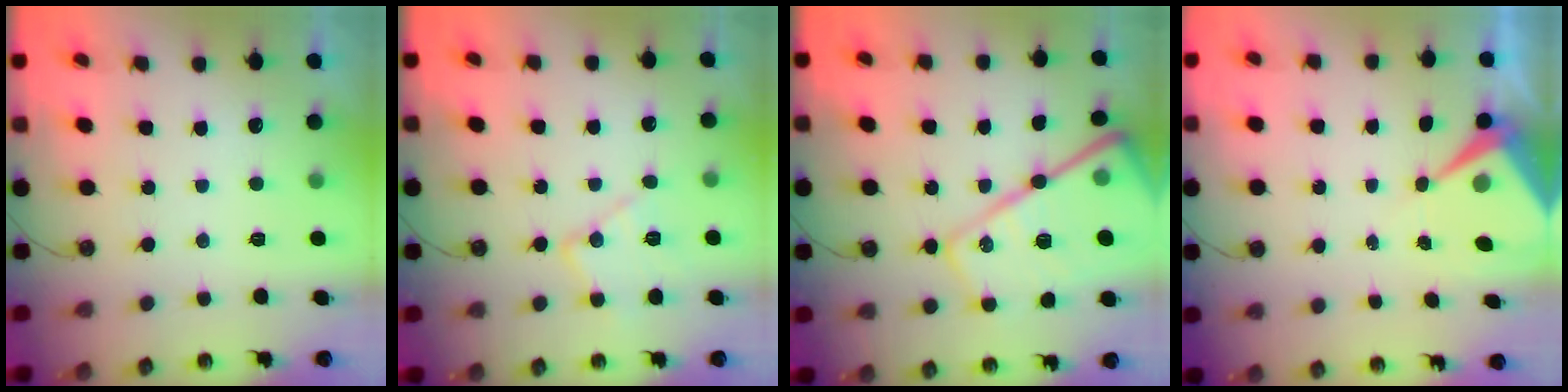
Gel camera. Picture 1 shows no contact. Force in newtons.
{"total": 12.2, "press": 12.2, "slide": 0.8}
{"total": 26.5, "press": 26.3, "slide": 2.9}
{"total": 7.2, "press": 7.2, "slide": 0.6}